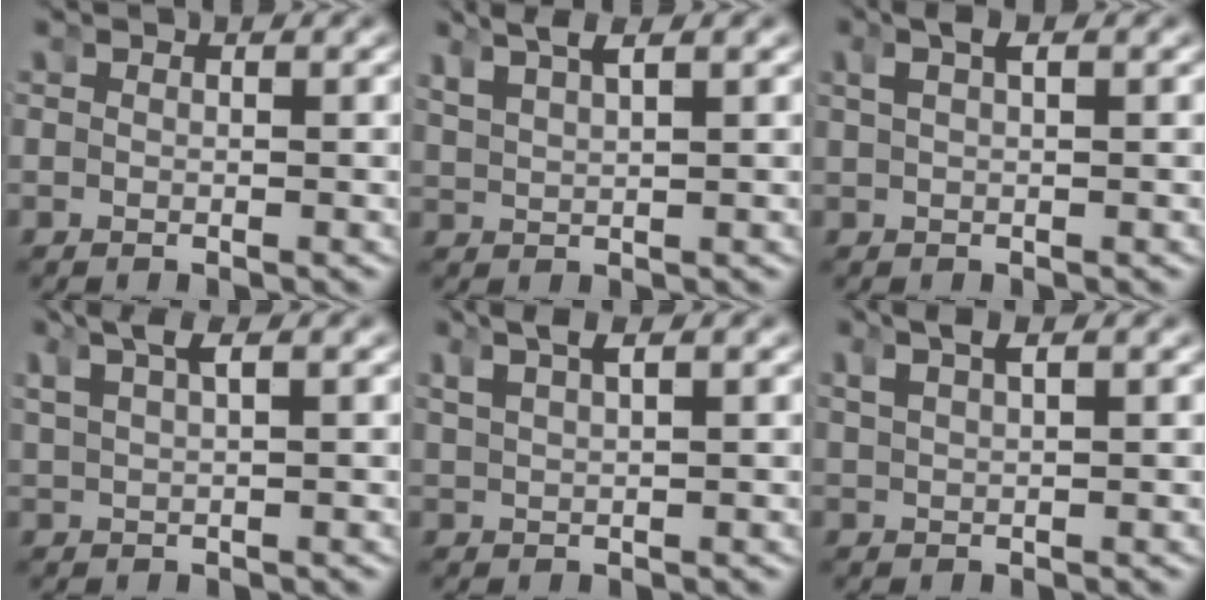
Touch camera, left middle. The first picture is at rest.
{"total": 3.8, "force": [3.3, 0.2, 2.0], "torque": [-0.031, 0.013, 0.063]}
{"total": 1.8, "force": [1.2, -0.4, 1.4], "torque": [-0.014, 0.012, 0.024]}
{"total": 3.6, "force": [2.6, 0.0, 2.5], "torque": [-0.037, 0.013, 0.052]}
{"total": 3.1, "force": [2.4, -0.2, 1.9], "torque": [-0.026, 0.011, 0.050]}
{"total": 2.5, "force": [2.0, -0.4, 1.6], "torque": [-0.019, 0.012, 0.041]}